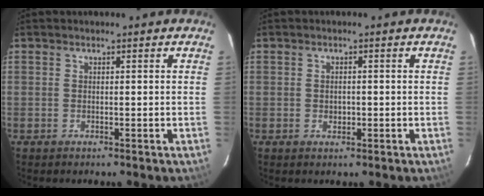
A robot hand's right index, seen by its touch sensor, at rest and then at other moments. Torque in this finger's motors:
{"motor_torque": [-0.03, 0.03, -0.02, -0.01]}